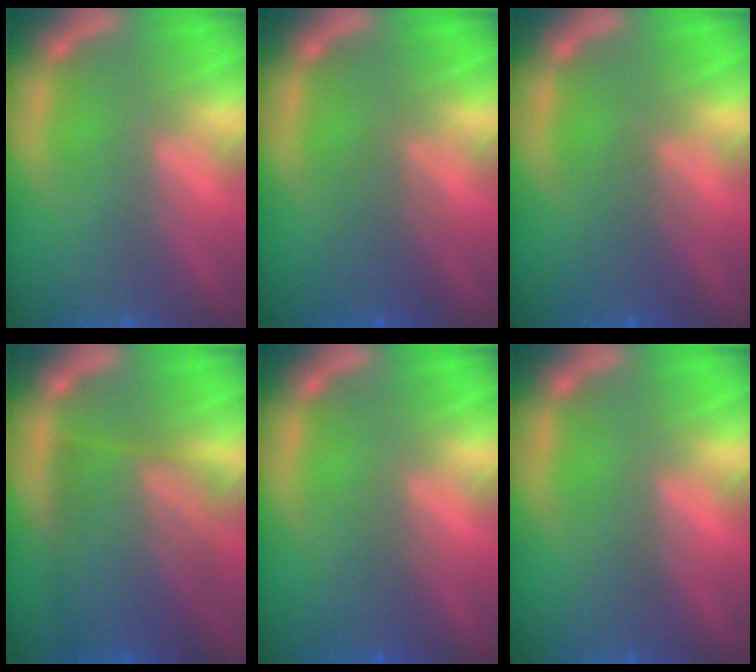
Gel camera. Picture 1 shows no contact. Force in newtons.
{"total": 3.0}
{"total": 2.5}
{"total": 9.5}
{"total": 2.0}
{"total": 1.0}